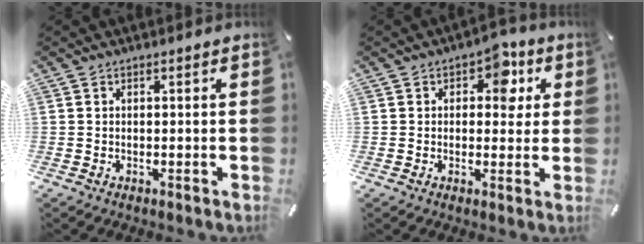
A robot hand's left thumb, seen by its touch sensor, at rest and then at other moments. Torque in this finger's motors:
{"motor_torque": [0.86, 1.09, 0.41, -0.42, 0.12]}